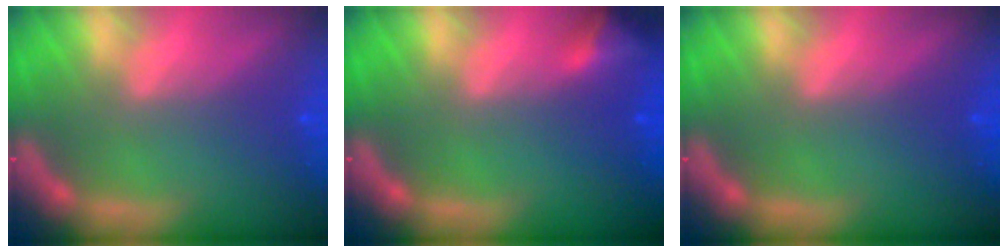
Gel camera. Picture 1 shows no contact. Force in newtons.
{"total": 2.4}
{"total": 0.0}